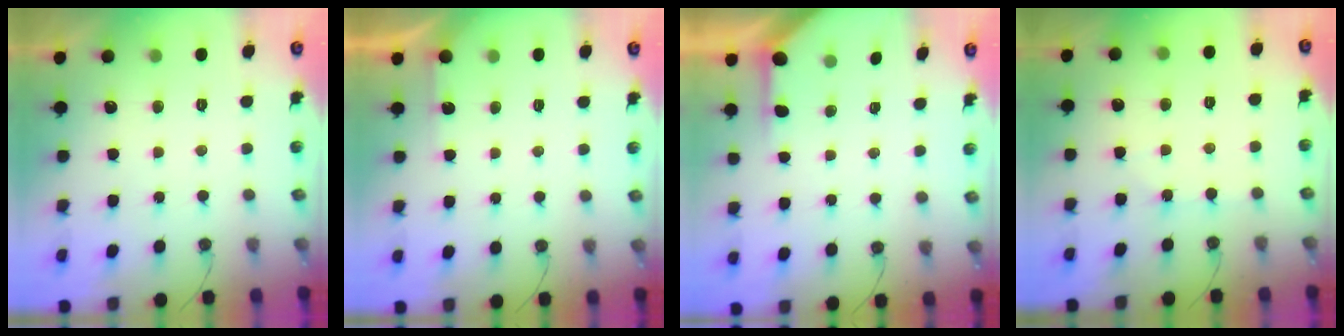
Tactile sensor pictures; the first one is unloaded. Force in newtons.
{"total": 1.7, "press": 1.7, "slide": 0.3}
{"total": 2.2, "press": 2.2, "slide": 0.3}
{"total": 2.8, "press": 2.8, "slide": 0.3}